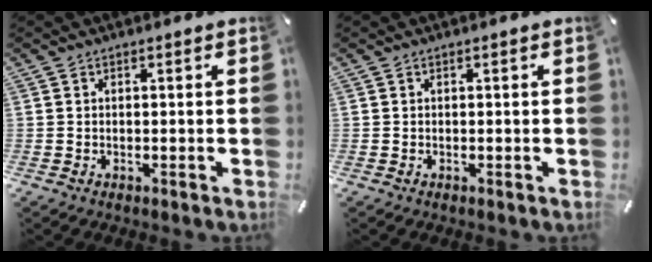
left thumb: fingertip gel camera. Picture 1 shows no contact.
{"total": 0.0}